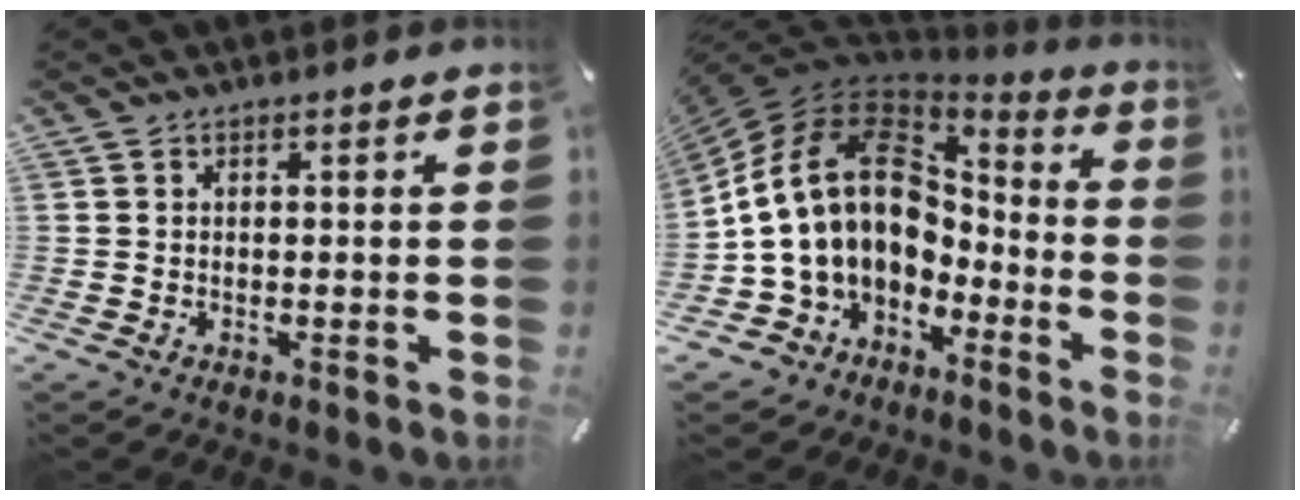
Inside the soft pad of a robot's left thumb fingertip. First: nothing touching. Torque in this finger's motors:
{"motor_torque": [0.54, 2.81, 2.77, 0.00, 1.06]}